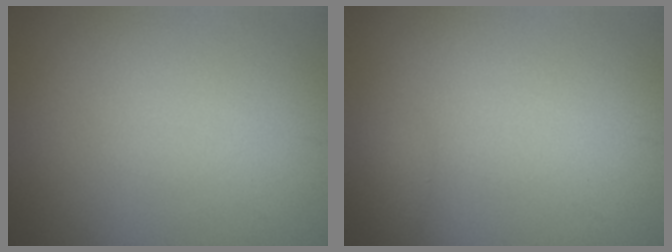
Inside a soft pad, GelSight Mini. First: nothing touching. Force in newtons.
{"total": 0.7, "press": 0.7, "slide": 0.0}